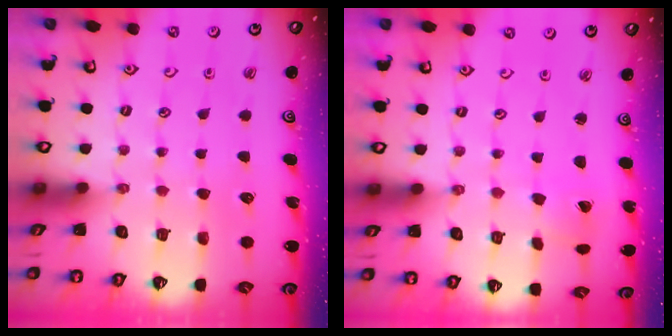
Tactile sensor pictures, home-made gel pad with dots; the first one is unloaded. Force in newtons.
{"total": 0.7, "press": 0.7, "slide": 0.1}